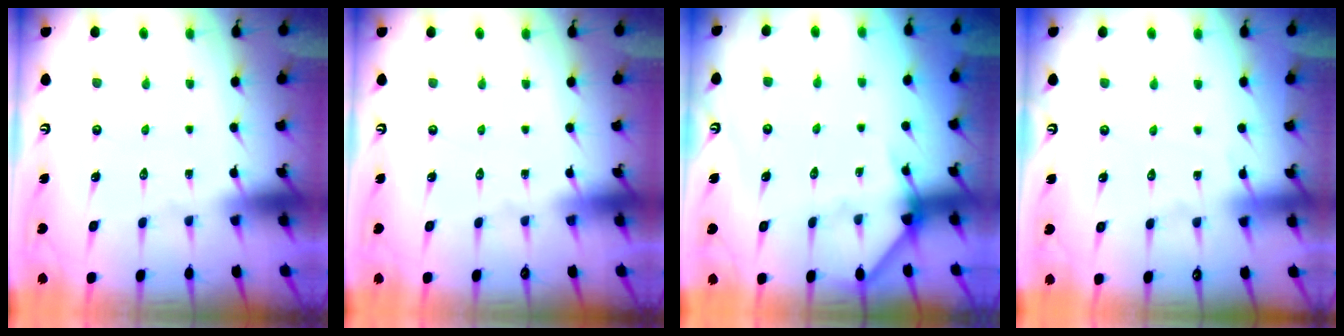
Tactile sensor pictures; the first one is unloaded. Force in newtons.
{"total": 0.0}
{"total": 4.7, "press": 4.6, "slide": 0.6}
{"total": 2.6, "press": 2.6, "slide": 0.5}